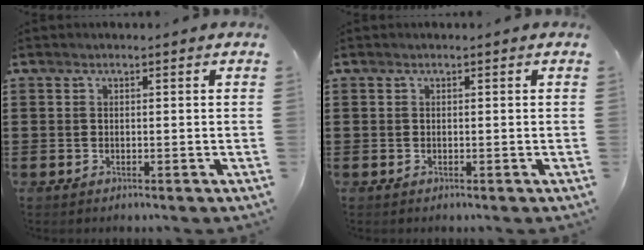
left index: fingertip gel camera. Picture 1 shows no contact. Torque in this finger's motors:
{"motor_torque": [0.00, 0.00, 0.00, 0.01]}